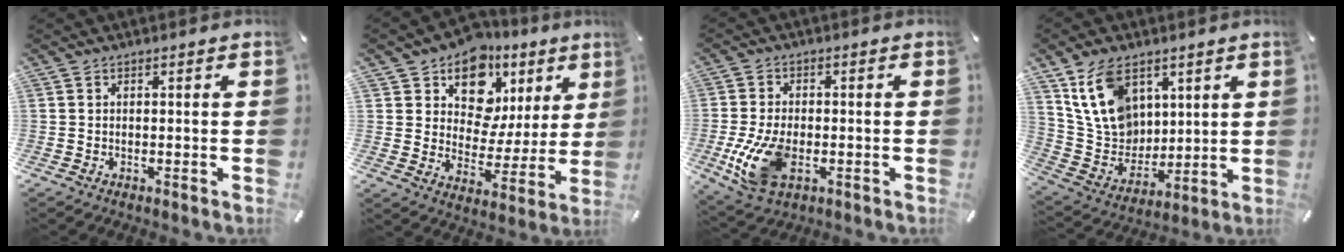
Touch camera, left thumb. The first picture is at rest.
{"total": 14.1, "force": [8.3, 9.9, 5.6], "torque": [-0.089, -0.060, 0.152]}
{"total": 11.3, "force": [-2.7, 6.9, 8.5], "torque": [-0.199, -0.005, -0.047]}
{"total": 14.9, "force": [7.4, 11.0, 6.8], "torque": [-0.160, -0.028, 0.147]}